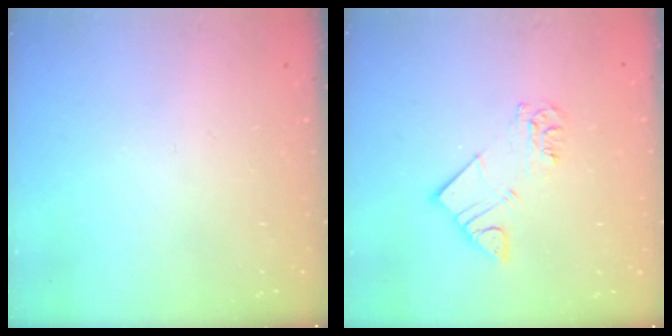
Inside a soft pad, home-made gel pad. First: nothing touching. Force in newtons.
{"total": 5.9, "press": 5.9, "slide": 0.4}